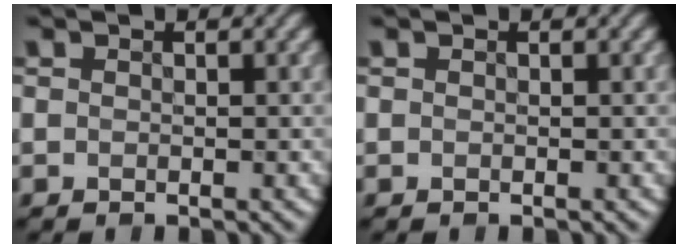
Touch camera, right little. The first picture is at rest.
{"total": 0.0}